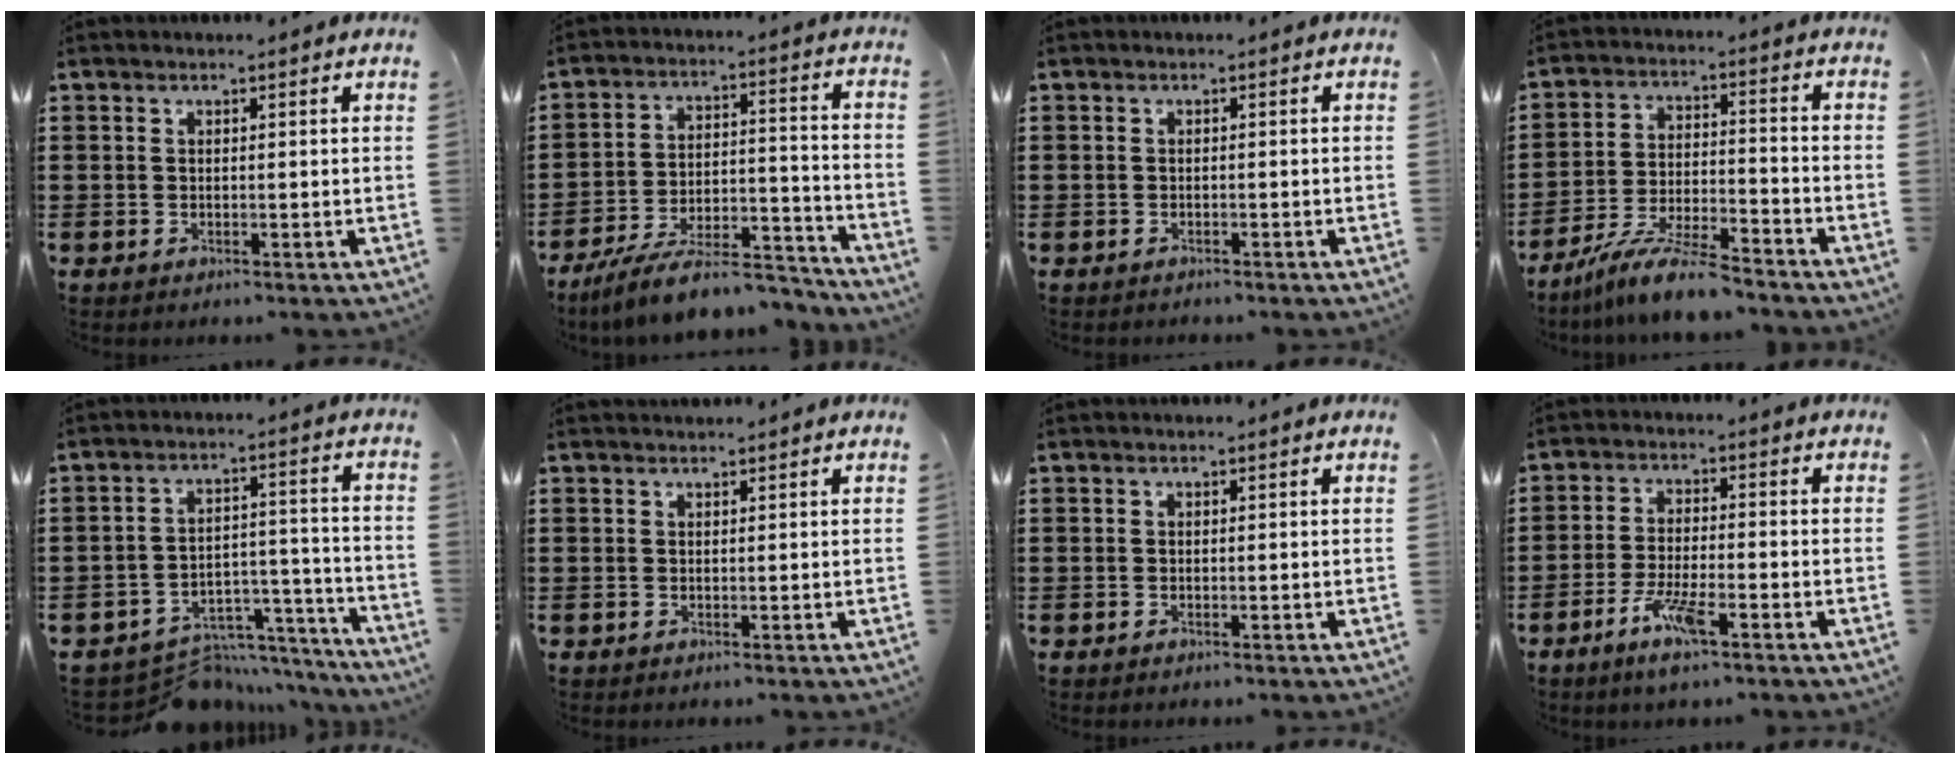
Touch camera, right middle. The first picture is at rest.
{"total": 10.9, "force": [-9.4, 1.9, 5.3], "torque": [-0.081, 0.028, -0.178]}
{"total": 0.8, "force": [-0.7, 0.3, -0.1], "torque": [0.001, 0.004, -0.017]}
{"total": 9.2, "force": [-8.2, 0.8, 4.1], "torque": [-0.079, 0.012, -0.158]}
{"total": 7.5, "force": [-6.9, 2.6, 1.5], "torque": [-0.024, 0.028, -0.130]}
{"total": 0.6, "force": [0.5, 0.2, -0.1], "torque": [0.000, 0.001, 0.011]}
{"total": 0.0}
{"total": 6.2, "force": [-3.4, 1.1, 5.0], "torque": [-0.112, -0.012, -0.064]}